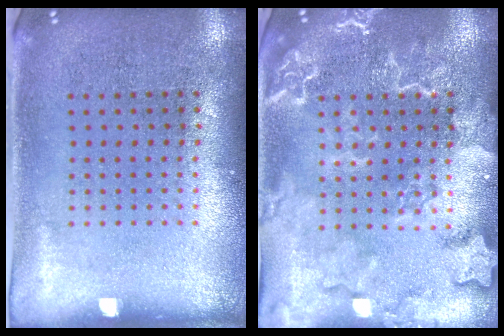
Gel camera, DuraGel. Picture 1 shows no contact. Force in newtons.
{"total": 2.6, "press": 2.6, "slide": 0.3}